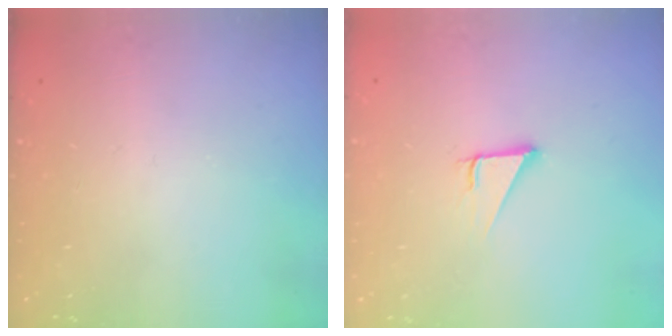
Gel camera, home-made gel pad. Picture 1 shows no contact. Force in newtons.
{"total": 2.7, "press": 2.7, "slide": 0.0}